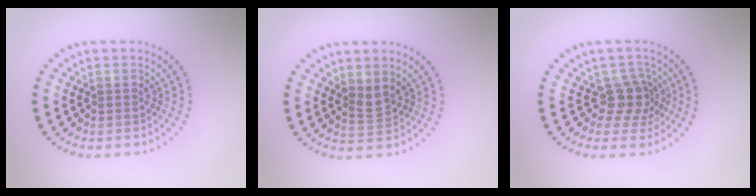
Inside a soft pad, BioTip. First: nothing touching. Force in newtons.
{"total": 1.8, "press": 1.3, "slide": 1.2}
{"total": 2.7, "press": 2.0, "slide": 1.8}